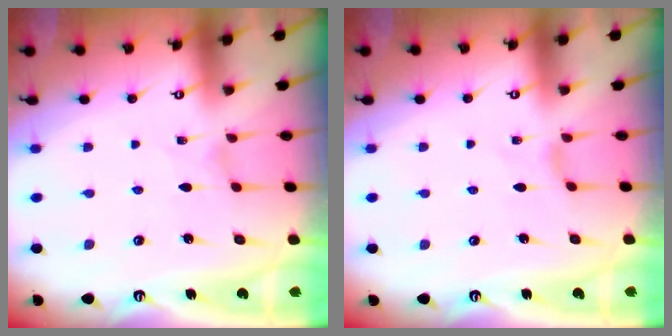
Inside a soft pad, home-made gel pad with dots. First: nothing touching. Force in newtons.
{"total": 0.0}